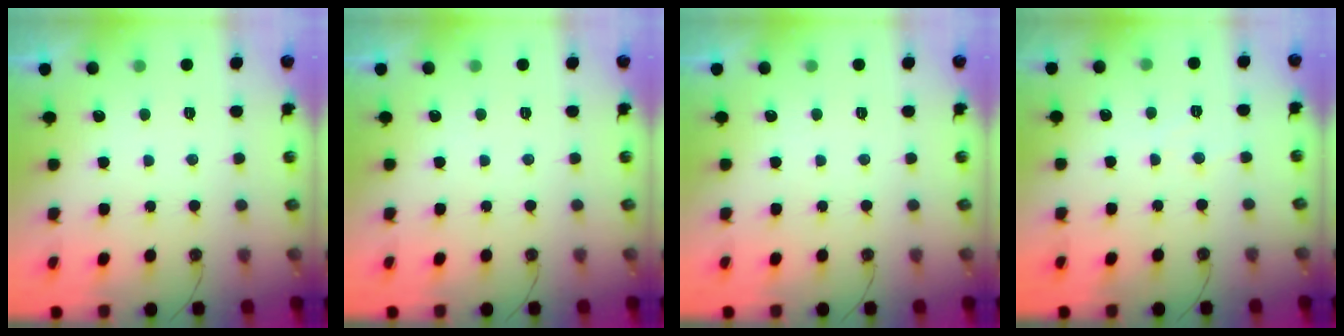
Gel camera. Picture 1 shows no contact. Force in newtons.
{"total": 0.0}
{"total": 0.0}
{"total": 3.8, "press": 3.8, "slide": 0.4}